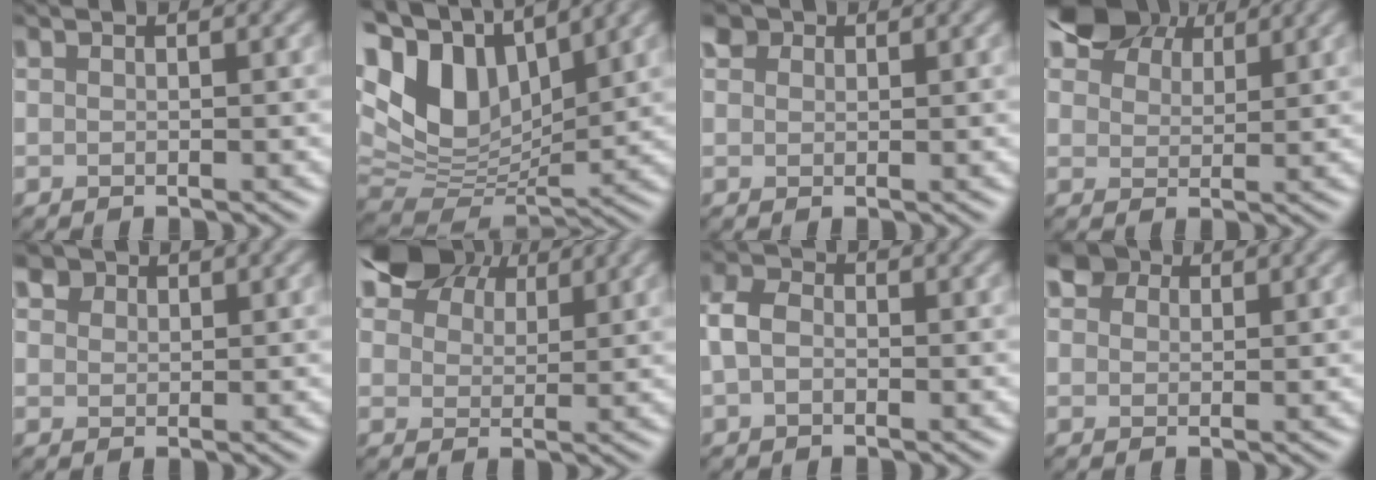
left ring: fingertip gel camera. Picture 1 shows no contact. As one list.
[{"total": 11.9, "force": [3.7, 7.1, 8.8], "torque": [-0.186, 0.019, 0.059]}, {"total": 1.6, "force": [0.9, 1.2, 0.6], "torque": [-0.017, 0.001, 0.015]}, {"total": 6.1, "force": [4.0, 3.7, 2.8], "torque": [-0.059, 0.012, 0.058]}, {"total": 2.1, "force": [1.3, 1.5, 0.8], "torque": [-0.025, -0.007, 0.027]}, {"total": 7.1, "force": [4.4, 4.4, 3.5], "torque": [-0.080, 0.009, 0.070]}, {"total": 3.1, "force": [-1.1, 2.1, 2.0], "torque": [-0.041, 0.002, -0.034]}, {"total": 4.6, "force": [2.8, 3.0, 2.2], "torque": [-0.059, 0.004, 0.040]}]